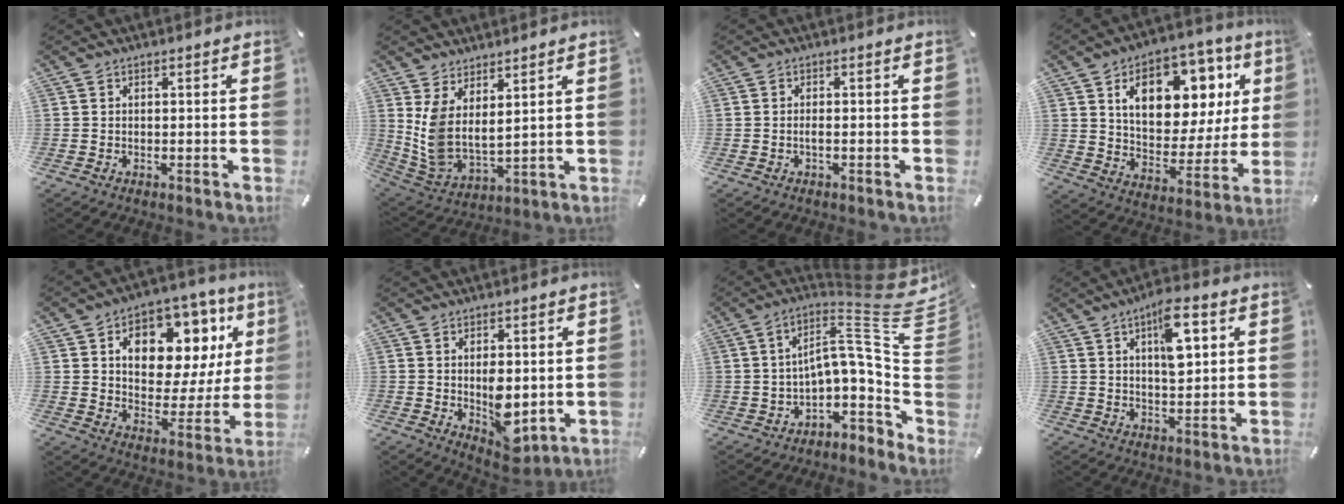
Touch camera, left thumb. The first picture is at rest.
{"total": 7.0, "force": [4.2, 3.5, 4.4], "torque": [-0.116, -0.037, 0.079]}
{"total": 1.2, "force": [-0.5, 0.2, 1.1], "torque": [-0.020, 0.000, -0.009]}
{"total": 17.1, "force": [8.7, 10.8, 10.1], "torque": [-0.153, -0.046, 0.150]}
{"total": 14.8, "force": [7.1, 9.7, 8.5], "torque": [-0.124, -0.047, 0.121]}
{"total": 9.3, "force": [-0.6, 5.4, 7.6], "torque": [-0.100, -0.010, -0.004]}
{"total": 18.0, "force": [7.2, 8.5, 14.2], "torque": [-0.189, -0.063, 0.119]}
{"total": 10.6, "force": [4.5, 4.6, 8.5], "torque": [-0.115, -0.019, 0.068]}